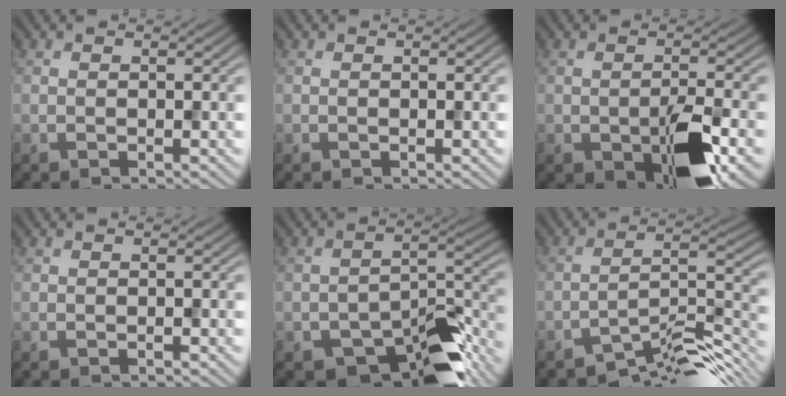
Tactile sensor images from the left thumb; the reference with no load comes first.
{"total": 0.0}
{"total": 8.3, "force": [-3.3, 3.5, 6.8], "torque": [-0.117, -0.016, -0.043]}
{"total": 0.0}
{"total": 10.9, "force": [-7.1, 5.0, 6.6], "torque": [-0.084, -0.012, -0.121]}
{"total": 8.8, "force": [-7.2, 1.8, 4.9], "torque": [-0.071, 0.008, -0.127]}